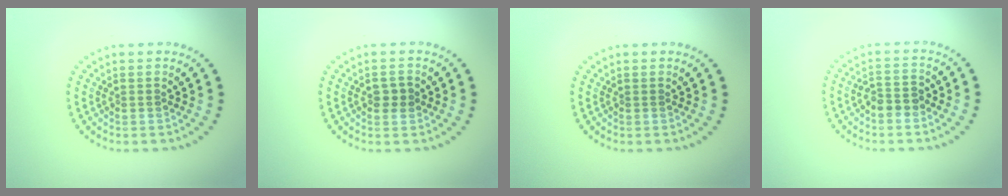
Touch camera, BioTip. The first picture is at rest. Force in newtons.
{"total": 1.6, "press": 1.6, "slide": 0.1}
{"total": 0.0}
{"total": 1.8, "press": 1.7, "slide": 0.6}